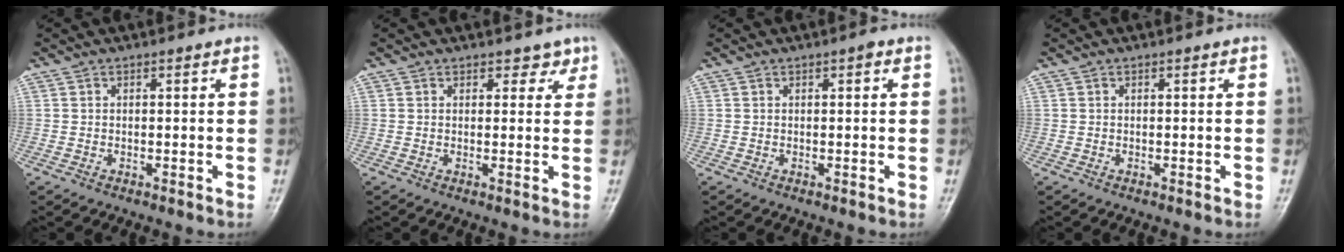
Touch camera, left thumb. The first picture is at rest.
{"total": 2.4, "force": [1.7, 1.5, 0.7], "torque": [0.013, -0.007, 0.017]}
{"total": 0.9, "force": [0.3, 0.3, 0.8], "torque": [-0.012, 0.003, 0.002]}
{"total": 0.0}